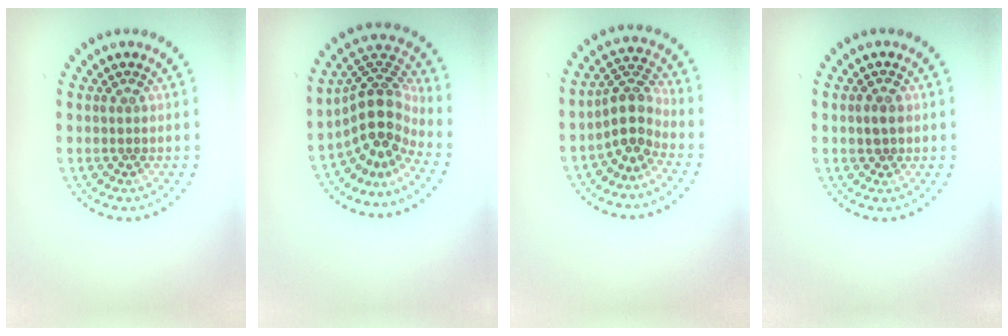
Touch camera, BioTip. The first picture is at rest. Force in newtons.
{"total": 5.1, "press": 3.6, "slide": 3.6}
{"total": 3.3, "press": 2.4, "slide": 2.3}
{"total": 1.5, "press": 1.5, "slide": 0.1}